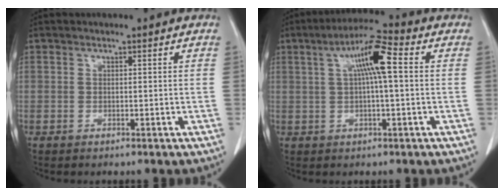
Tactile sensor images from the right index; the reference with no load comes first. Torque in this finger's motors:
{"motor_torque": [0.67, -0.10, 0.37, 0.10]}